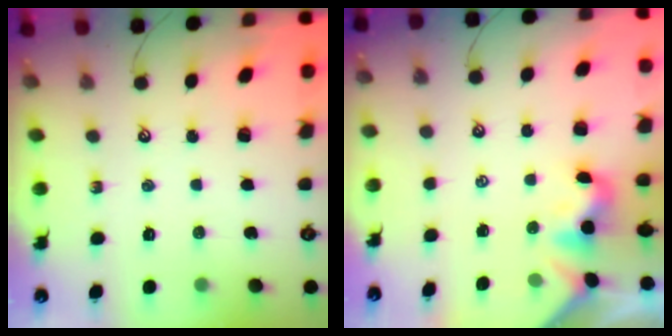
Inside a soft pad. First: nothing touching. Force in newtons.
{"total": 1.9, "press": 1.8, "slide": 0.6}